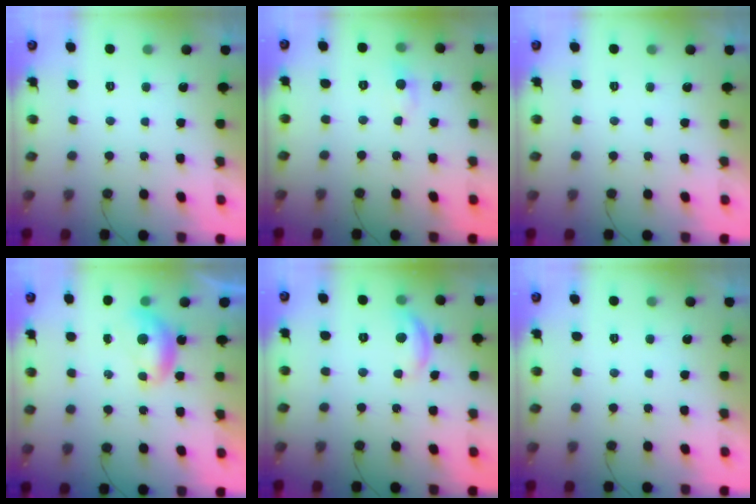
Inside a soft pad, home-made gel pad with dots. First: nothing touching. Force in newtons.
{"total": 3.2, "press": 3.2, "slide": 0.4}
{"total": 0.0}
{"total": 6.2, "press": 6.2, "slide": 0.7}
{"total": 9.5, "press": 9.5, "slide": 0.4}
{"total": 0.0}